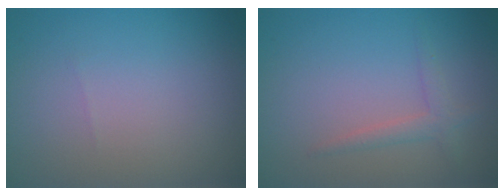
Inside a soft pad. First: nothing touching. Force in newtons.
{"total": 1.6, "press": 1.5, "slide": 0.1}